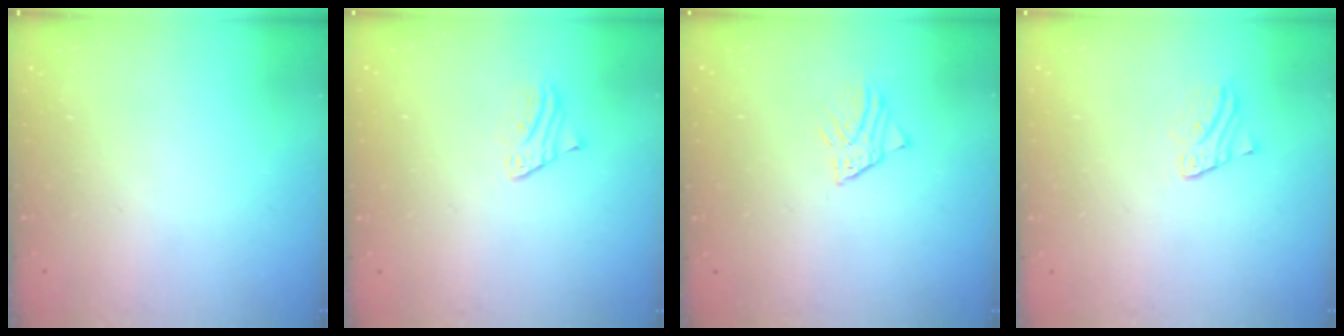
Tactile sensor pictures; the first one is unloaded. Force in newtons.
{"total": 1.8, "press": 1.8, "slide": 0.2}
{"total": 1.4, "press": 1.4, "slide": 0.1}
{"total": 3.9, "press": 3.9, "slide": 0.3}